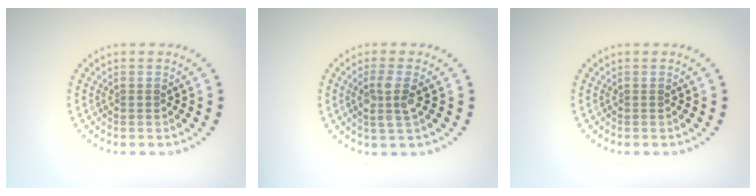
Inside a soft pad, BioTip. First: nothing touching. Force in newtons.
{"total": 2.5, "press": 2.2, "slide": 1.2}
{"total": 0.0}